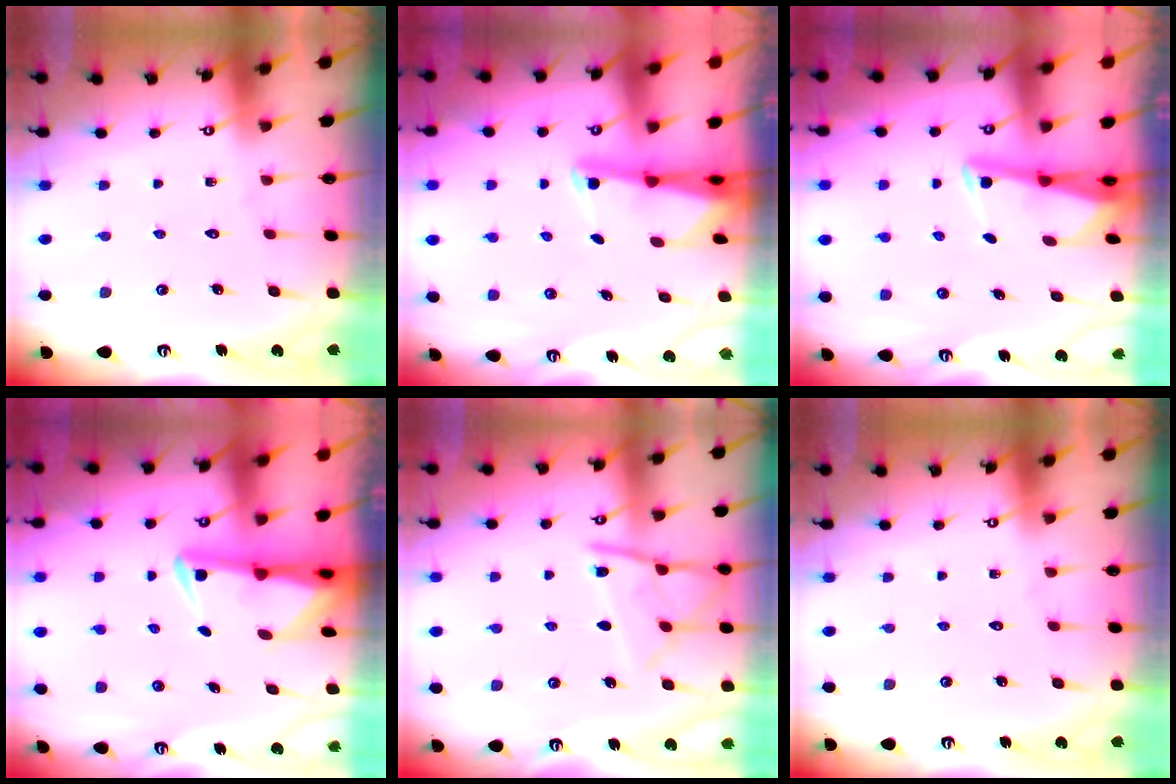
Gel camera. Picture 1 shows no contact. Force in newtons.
{"total": 2.6, "press": 2.6, "slide": 0.5}
{"total": 2.8, "press": 2.8, "slide": 0.5}
{"total": 4.3, "press": 4.2, "slide": 1.0}
{"total": 11.6, "press": 11.6, "slide": 1.2}
{"total": 0.0}